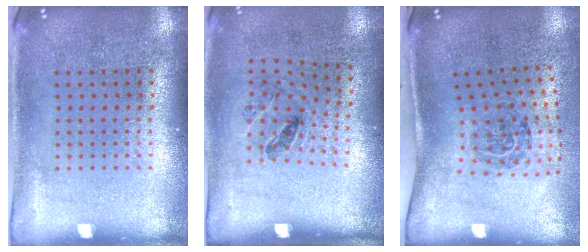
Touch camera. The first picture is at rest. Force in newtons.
{"total": 1.2, "press": 0.8, "slide": 1.0}
{"total": 1.8, "press": 1.3, "slide": 1.3}